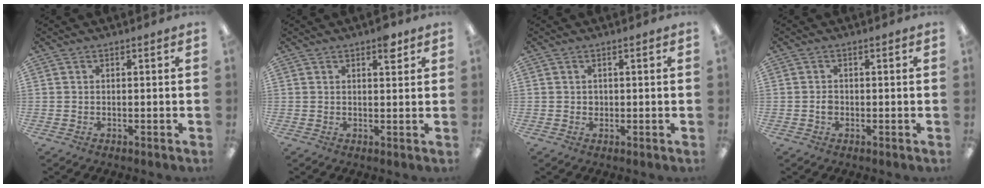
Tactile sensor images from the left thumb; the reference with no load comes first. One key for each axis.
{"total": 3.8, "fx": 2.4, "fy": 1.5, "fz": 2.5, "tx": -0.023, "ty": -0.010, "tz": 0.035}
{"total": 0.9, "fx": 0.3, "fy": 0.9, "fz": 0.2, "tx": -0.005, "ty": 0.005, "tz": 0.005}
{"total": 1.6, "fx": -0.3, "fy": 1.2, "fz": 0.9, "tx": -0.018, "ty": 0.004, "tz": -0.006}